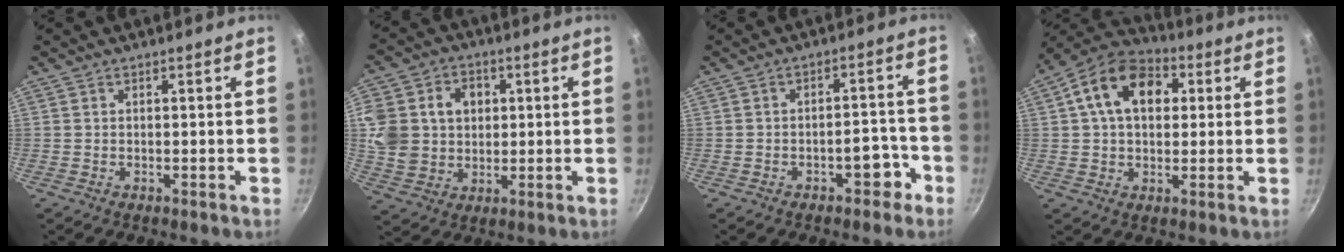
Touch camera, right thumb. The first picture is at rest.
{"total": 14.9, "force": [2.6, 12.6, 7.5], "torque": [-0.140, 0.009, 0.047]}
{"total": 5.2, "force": [-2.9, 2.8, 3.3], "torque": [-0.012, 0.037, -0.030]}
{"total": 14.6, "force": [3.7, 10.0, 10.0], "torque": [-0.139, 0.019, 0.043]}